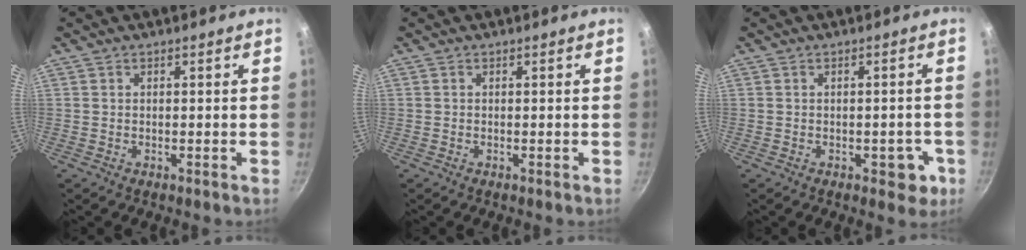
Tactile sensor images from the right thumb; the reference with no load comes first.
{"total": 0.0}
{"total": 4.7, "force": [-1.7, 2.8, 3.4], "torque": [-0.011, 0.015, -0.017]}